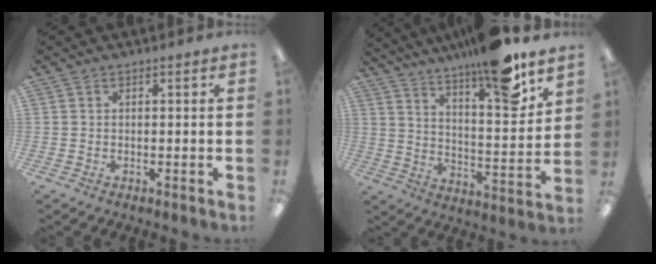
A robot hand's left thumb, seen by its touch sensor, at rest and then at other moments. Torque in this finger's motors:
{"motor_torque": [4.97, 0.00, 1.59, -1.18, 0.16]}